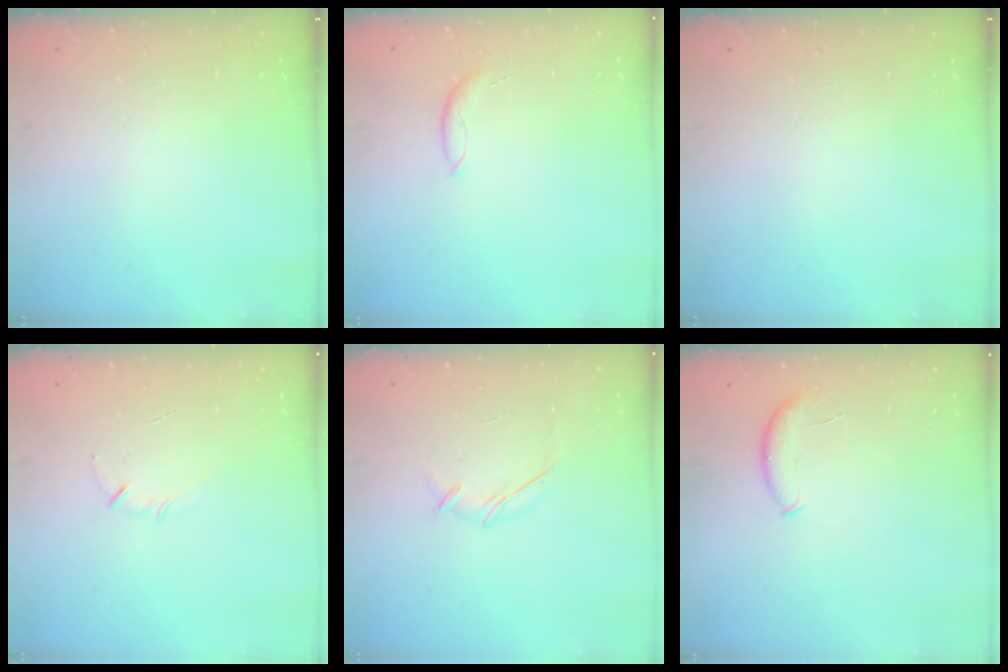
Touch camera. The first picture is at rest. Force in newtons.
{"total": 5.8, "press": 5.7, "slide": 0.7}
{"total": 0.0}
{"total": 3.1, "press": 3.0, "slide": 0.7}
{"total": 3.8, "press": 3.7, "slide": 0.7}
{"total": 6.8, "press": 6.8, "slide": 0.6}